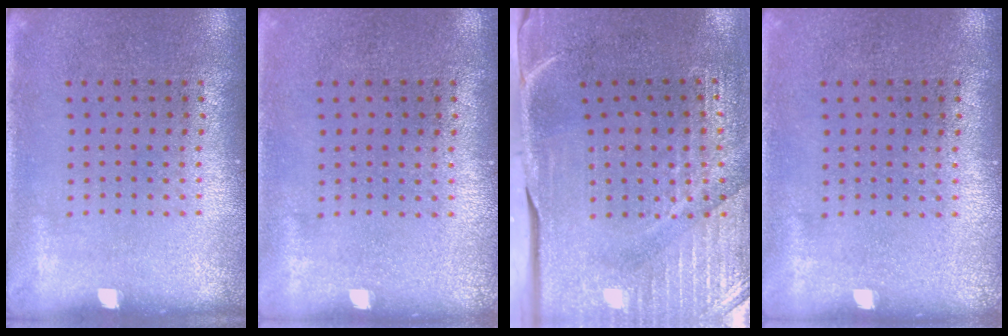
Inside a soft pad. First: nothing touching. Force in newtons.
{"total": 0.0}
{"total": 4.6, "press": 3.9, "slide": 2.5}
{"total": 0.0}